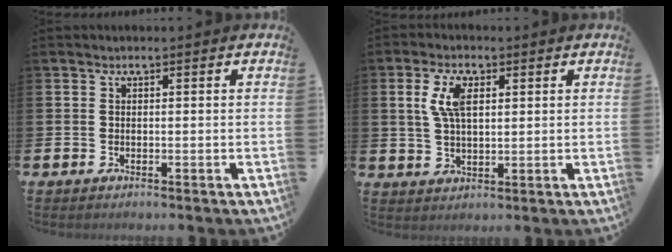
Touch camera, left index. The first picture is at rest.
{"total": 5.5, "force": [2.4, 2.6, 4.3], "torque": [-0.069, 0.000, 0.035]}